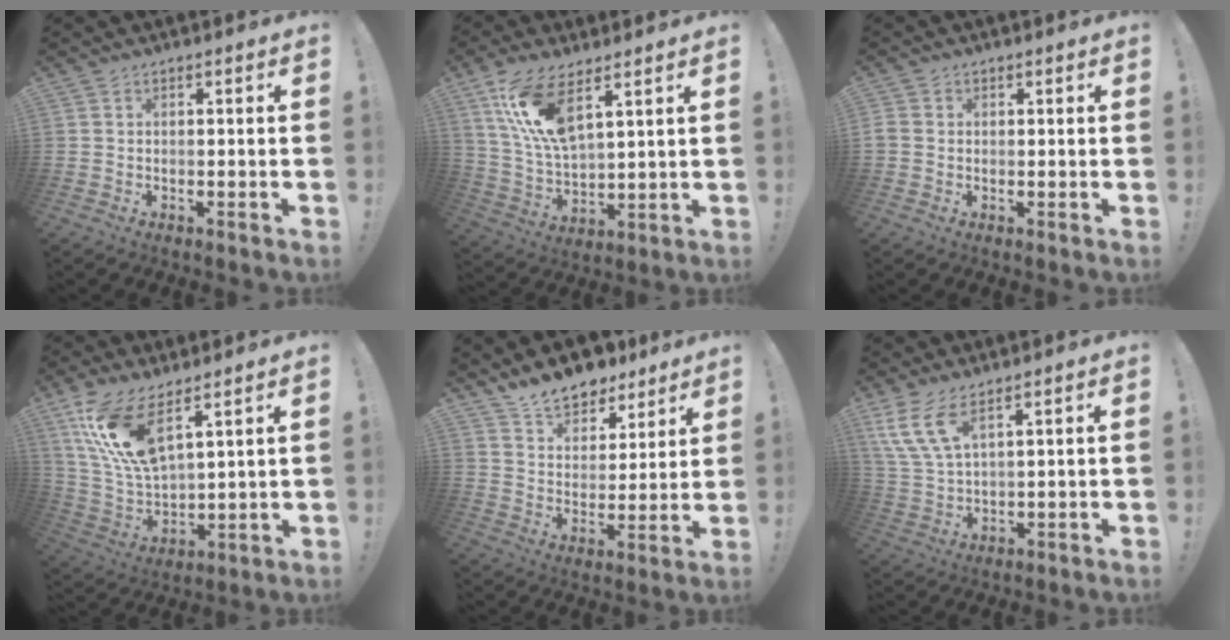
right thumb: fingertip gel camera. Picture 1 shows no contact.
{"total": 14.1, "force": [8.2, 5.3, 10.2], "torque": [-0.211, -0.035, 0.150]}
{"total": 2.7, "force": [0.4, 2.5, 0.9], "torque": [-0.018, 0.006, 0.010]}
{"total": 15.6, "force": [9.7, 5.6, 10.8], "torque": [-0.228, -0.052, 0.177]}
{"total": 11.7, "force": [10.4, 4.8, 2.2], "torque": [-0.052, -0.081, 0.197]}
{"total": 9.7, "force": [6.1, 3.4, 6.7], "torque": [-0.146, -0.020, 0.119]}